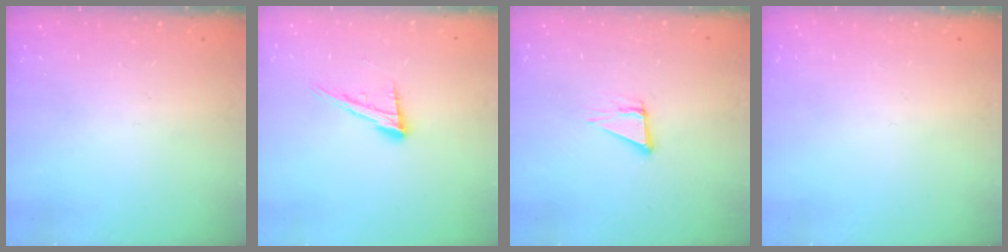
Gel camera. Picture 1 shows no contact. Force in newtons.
{"total": 12.3, "press": 12.0, "slide": 2.5}
{"total": 3.8, "press": 3.7, "slide": 0.4}
{"total": 0.0}